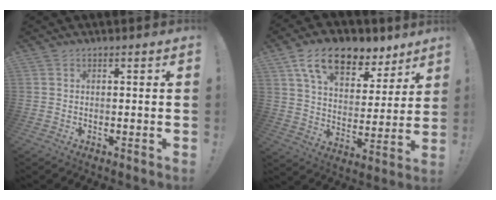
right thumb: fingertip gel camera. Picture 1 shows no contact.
{"total": 16.2, "force": [10.2, 8.4, 9.3], "torque": [-0.164, -0.054, 0.183]}